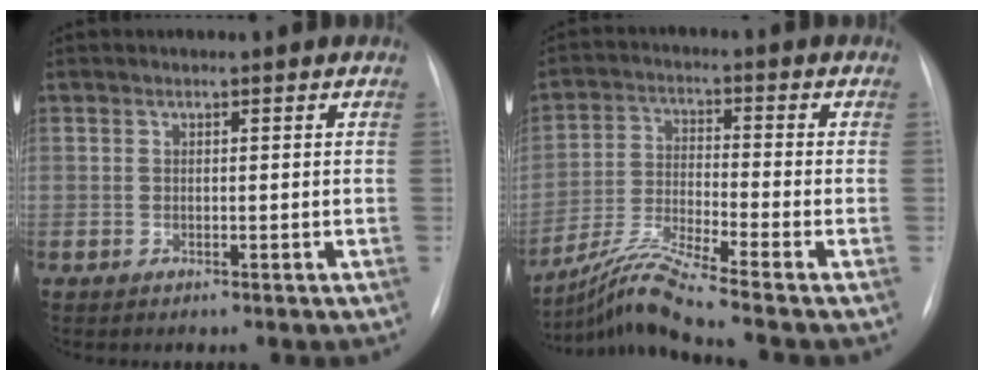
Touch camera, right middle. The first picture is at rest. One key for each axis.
{"total": 9.6, "fx": -8.0, "fy": -2.3, "fz": 4.6, "tx": -0.094, "ty": -0.026, "tz": -0.151}